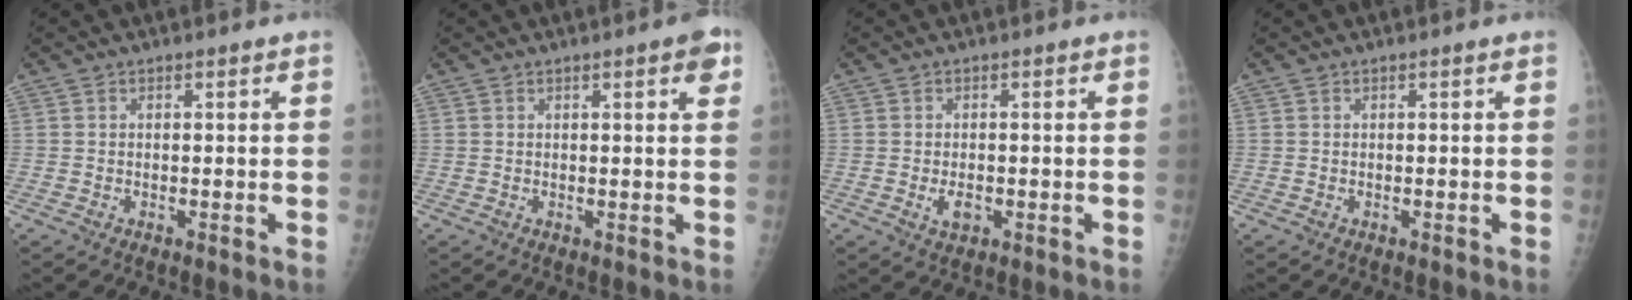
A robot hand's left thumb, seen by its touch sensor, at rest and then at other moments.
{"total": 3.2, "force": [1.6, 0.7, 2.7], "torque": [-0.025, -0.002, 0.017]}
{"total": 2.7, "force": [-0.7, 1.8, 2.0], "torque": [-0.028, 0.000, -0.008]}
{"total": 0.0}